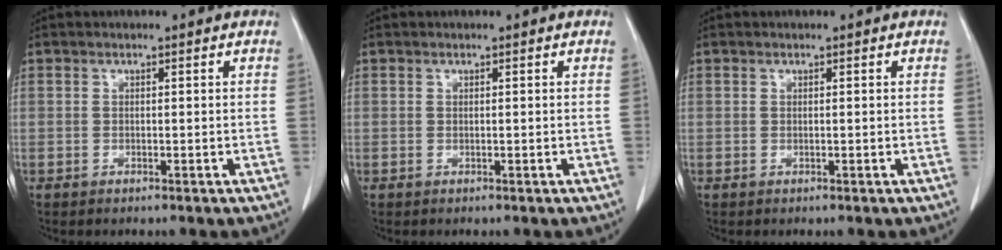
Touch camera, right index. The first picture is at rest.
{"total": 0.0}
{"total": 0.0}